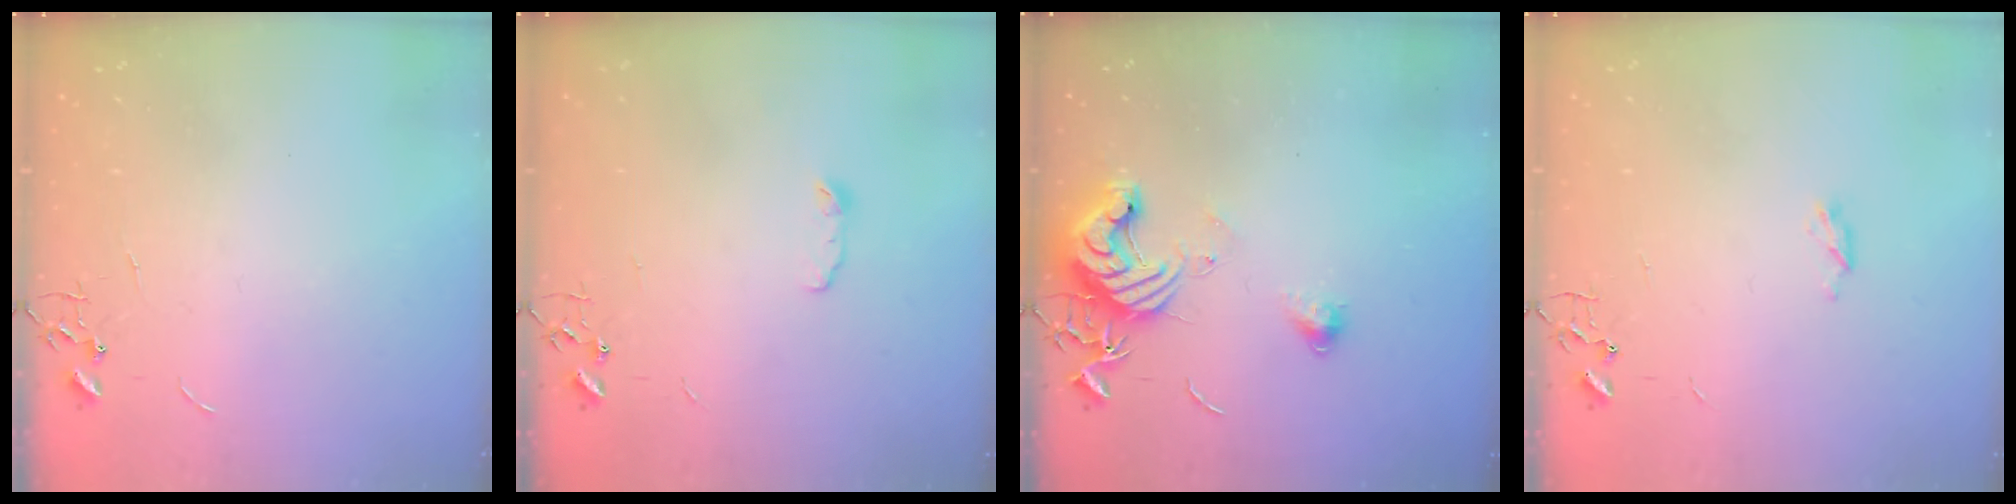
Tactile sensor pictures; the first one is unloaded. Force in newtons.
{"total": 3.7, "press": 3.5, "slide": 0.9}
{"total": 12.2, "press": 12.1, "slide": 1.6}
{"total": 3.2, "press": 3.2, "slide": 0.5}